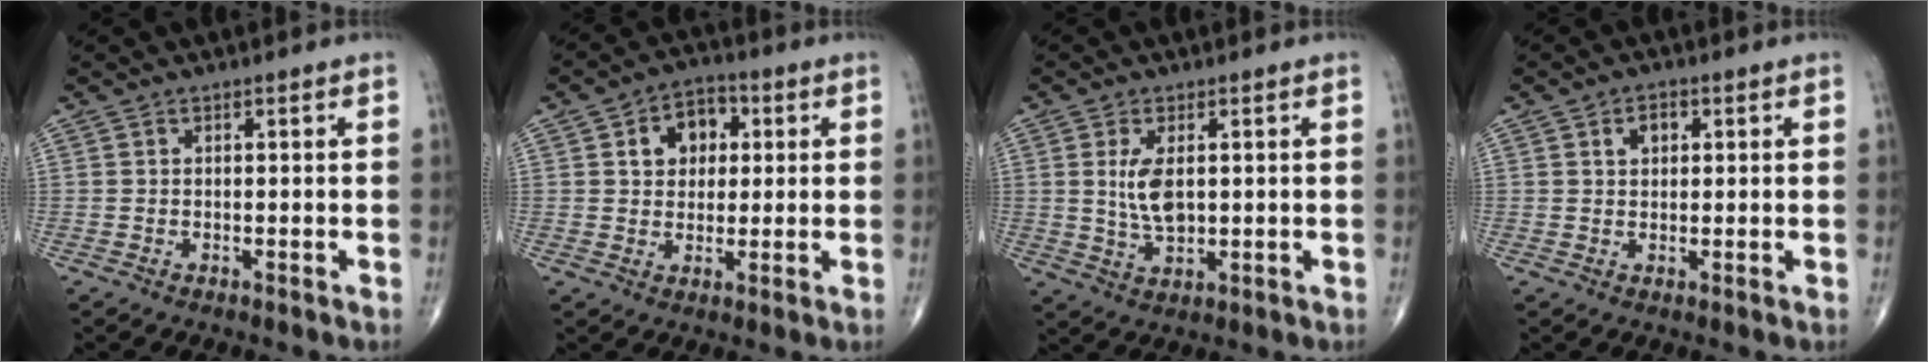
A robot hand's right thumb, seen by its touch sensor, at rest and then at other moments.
{"total": 8.1, "force": [2.1, 6.1, 4.9], "torque": [-0.041, 0.008, 0.027]}
{"total": 6.1, "force": [0.9, 3.0, 5.2], "torque": [-0.097, -0.010, 0.022]}
{"total": 3.0, "force": [1.0, 2.0, 1.9], "torque": [-0.021, 0.003, 0.016]}